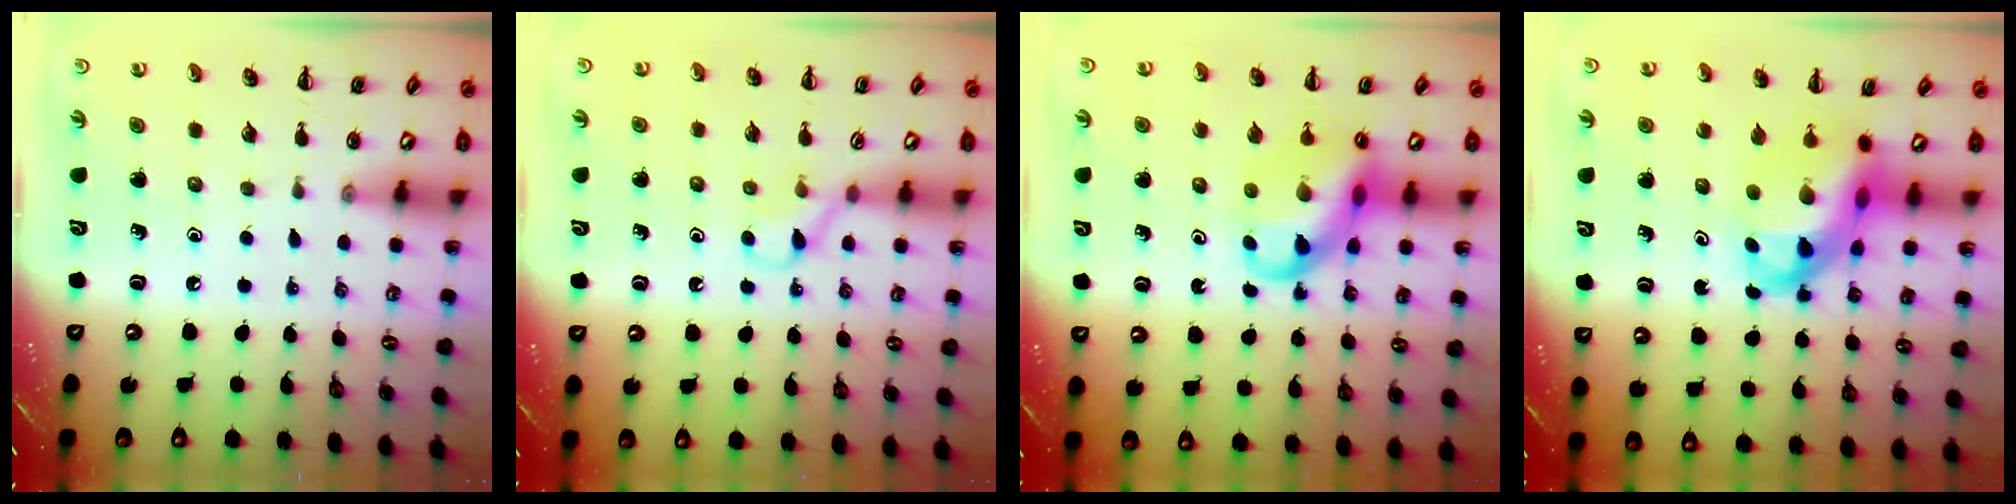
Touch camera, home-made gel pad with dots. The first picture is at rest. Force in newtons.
{"total": 4.8, "press": 4.6, "slide": 1.3}
{"total": 11.6, "press": 11.2, "slide": 3.1}
{"total": 10.3, "press": 9.9, "slide": 2.8}